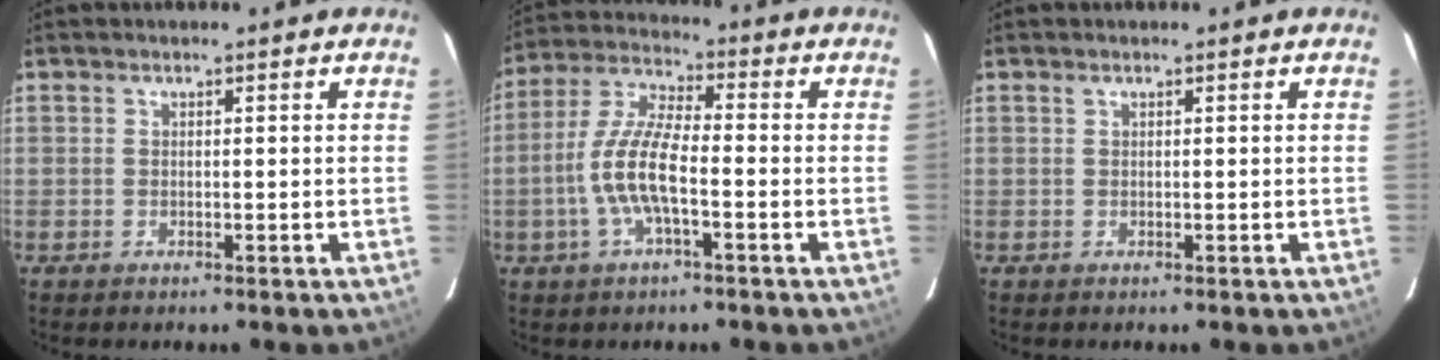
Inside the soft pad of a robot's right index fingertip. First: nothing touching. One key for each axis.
{"total": 10.3, "fx": -2.9, "fy": 2.8, "fz": 9.5, "tx": -0.204, "ty": 0.003, "tz": -0.058}
{"total": 0.0}